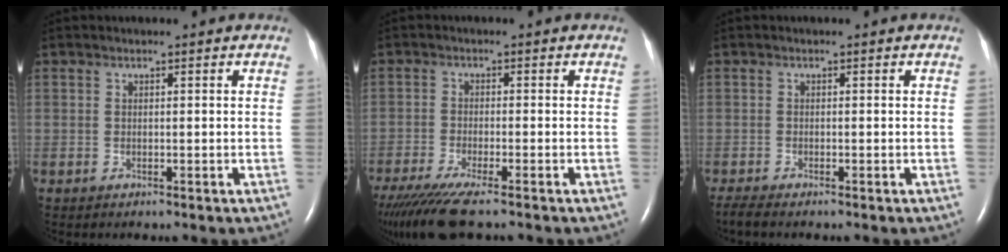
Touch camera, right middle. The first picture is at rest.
{"total": 10.9, "force": [-8.5, 1.3, 6.7], "torque": [-0.118, -0.028, -0.145]}
{"total": 1.4, "force": [-1.2, -0.2, 0.6], "torque": [-0.026, -0.007, -0.027]}